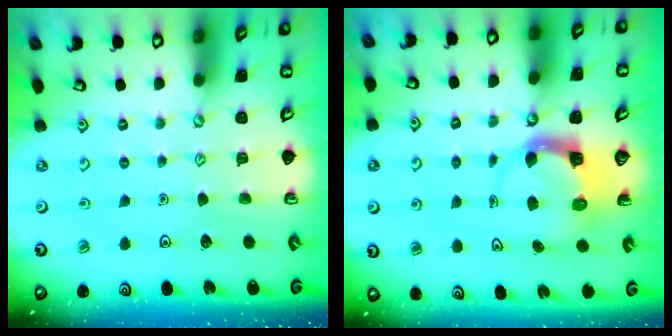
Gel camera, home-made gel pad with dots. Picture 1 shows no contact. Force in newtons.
{"total": 3.8, "press": 3.7, "slide": 0.5}